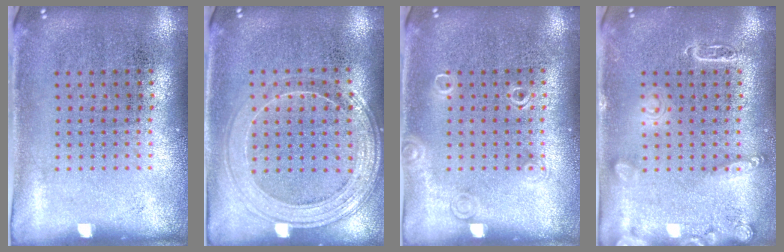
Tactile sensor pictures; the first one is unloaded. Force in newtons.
{"total": 1.6, "press": 1.5, "slide": 0.4}
{"total": 1.0, "press": 1.0, "slide": 0.3}
{"total": 2.5, "press": 2.5, "slide": 0.3}